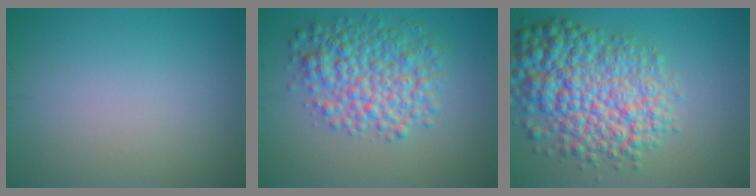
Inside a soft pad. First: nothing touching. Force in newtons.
{"total": 6.1, "press": 6.1, "slide": 0.0}
{"total": 9.8, "press": 9.8, "slide": 0.3}